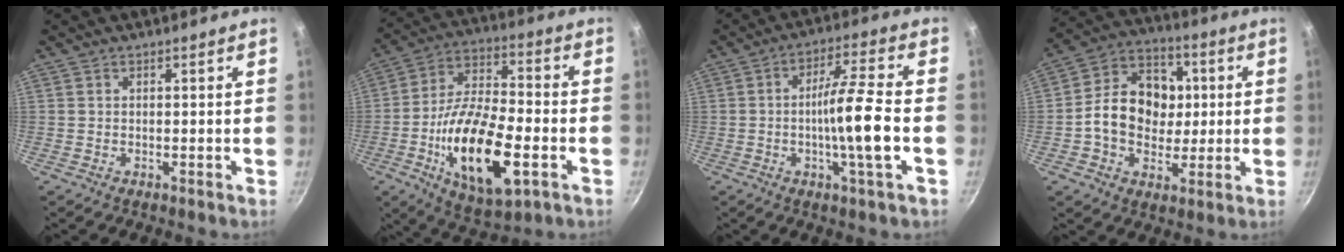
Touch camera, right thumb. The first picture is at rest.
{"total": 21.2, "force": [-6.2, 9.0, 18.1], "torque": [-0.317, 0.022, -0.107]}
{"total": 11.3, "force": [-2.1, 0.7, 11.1], "torque": [-0.186, 0.021, -0.040]}
{"total": 15.3, "force": [0.5, 12.0, 9.4], "torque": [-0.122, 0.020, -0.006]}